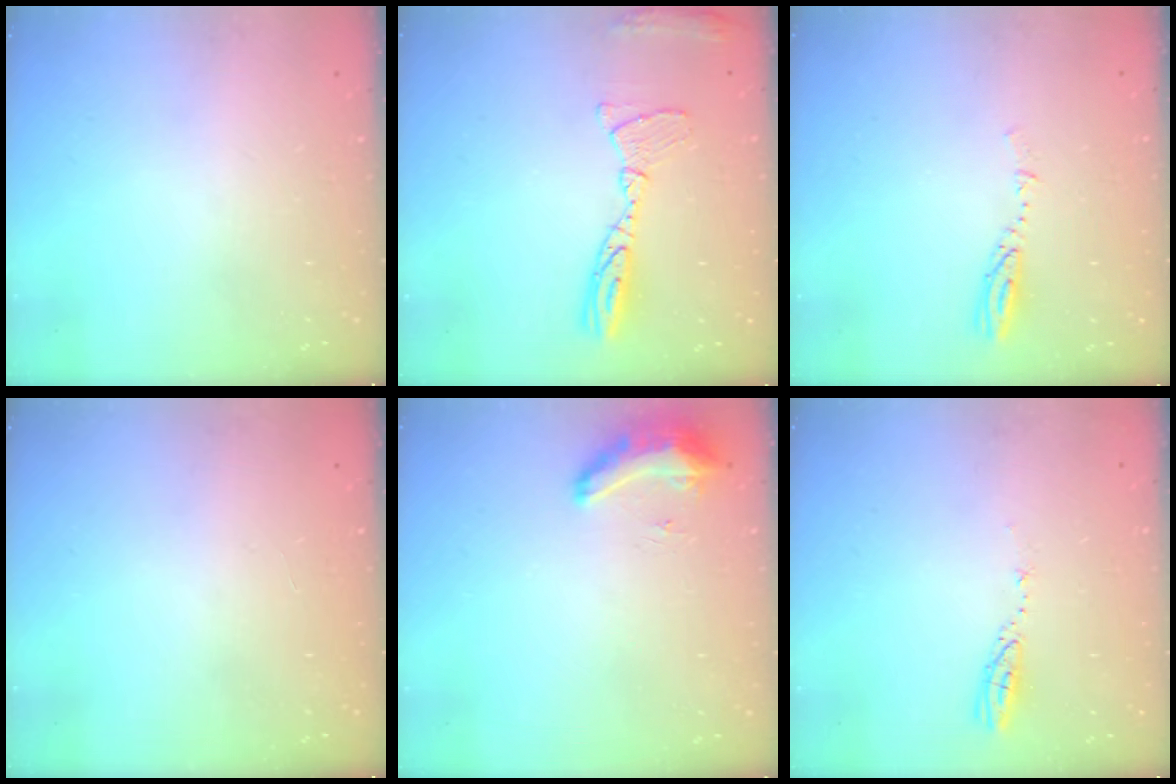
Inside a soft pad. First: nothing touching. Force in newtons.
{"total": 11.3, "press": 11.3, "slide": 1.0}
{"total": 3.7, "press": 3.7, "slide": 0.4}
{"total": 0.0}
{"total": 9.2, "press": 8.6, "slide": 3.1}
{"total": 3.7, "press": 3.7, "slide": 0.2}